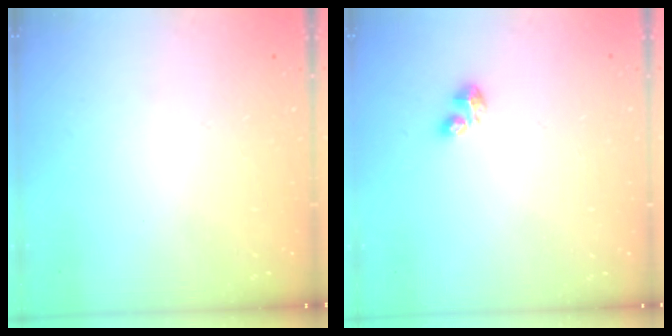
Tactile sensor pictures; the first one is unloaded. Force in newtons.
{"total": 2.3, "press": 2.2, "slide": 0.5}